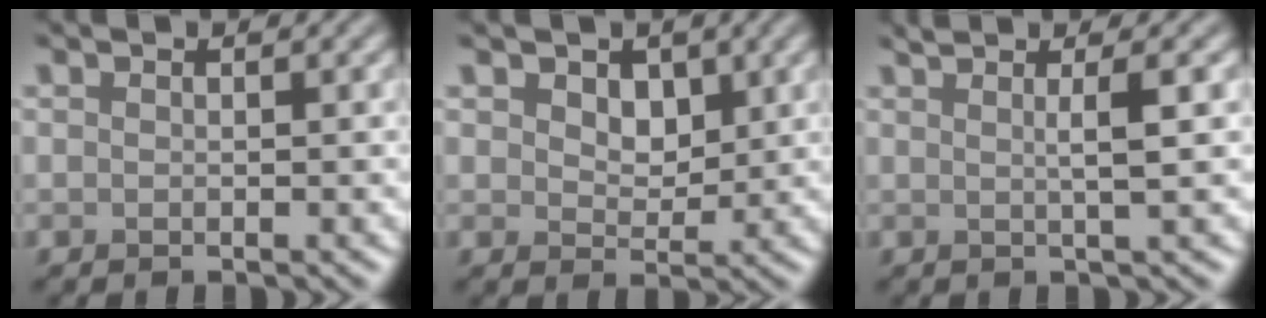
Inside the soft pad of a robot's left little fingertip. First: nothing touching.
{"total": 2.5, "force": [1.2, 1.8, 1.3], "torque": [-0.030, -0.007, 0.012]}
{"total": 2.9, "force": [0.9, 0.7, 2.7], "torque": [-0.039, 0.010, 0.003]}